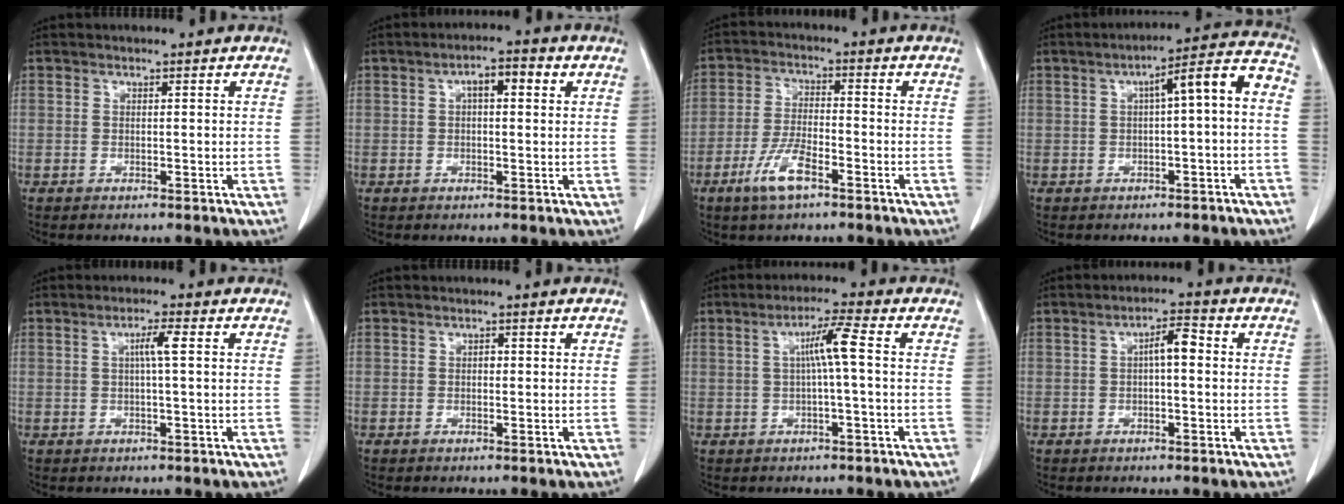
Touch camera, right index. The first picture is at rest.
{"total": 4.3, "force": [1.2, 1.4, 3.9], "torque": [-0.066, 0.016, 0.016]}
{"total": 6.6, "force": [-3.8, 1.7, 5.1], "torque": [-0.110, -0.007, -0.071]}
{"total": 7.9, "force": [-0.1, 1.2, 7.8], "torque": [-0.105, 0.034, -0.006]}
{"total": 2.9, "force": [0.5, -0.1, 2.9], "torque": [-0.052, 0.002, 0.008]}
{"total": 0.7, "force": [0.0, 0.5, 0.5], "torque": [-0.006, 0.003, -0.002]}
{"total": 4.9, "force": [0.4, -0.5, 4.9], "torque": [-0.086, 0.011, 0.009]}
{"total": 3.8, "force": [0.3, 1.0, 3.6], "torque": [-0.059, 0.014, 0.001]}